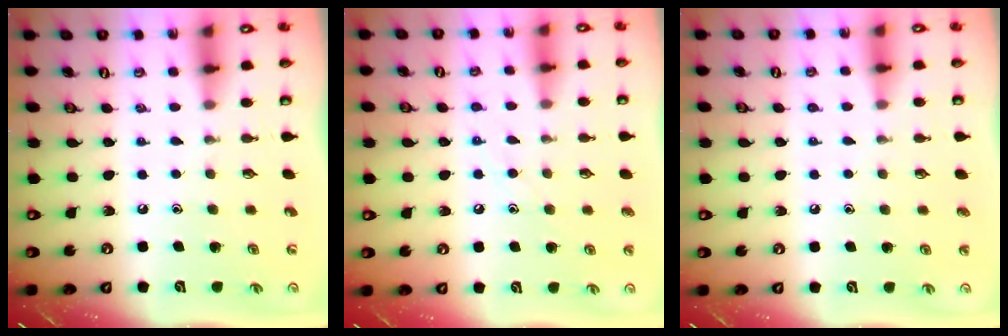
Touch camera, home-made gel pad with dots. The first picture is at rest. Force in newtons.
{"total": 7.5, "press": 7.4, "slide": 0.6}
{"total": 2.1, "press": 2.1, "slide": 0.2}